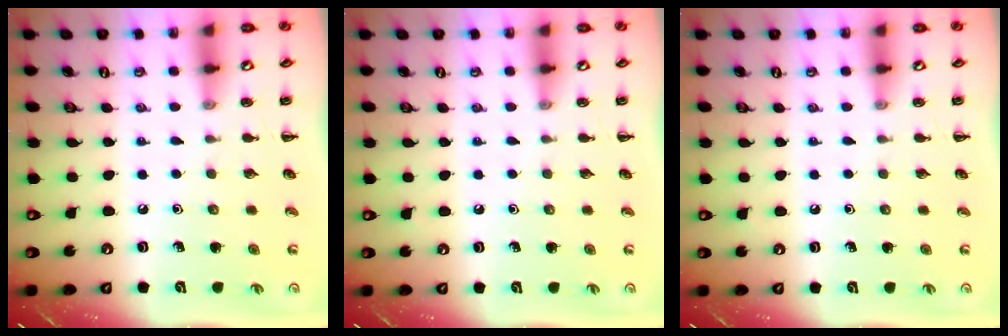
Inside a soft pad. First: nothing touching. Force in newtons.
{"total": 0.0}
{"total": 0.0}